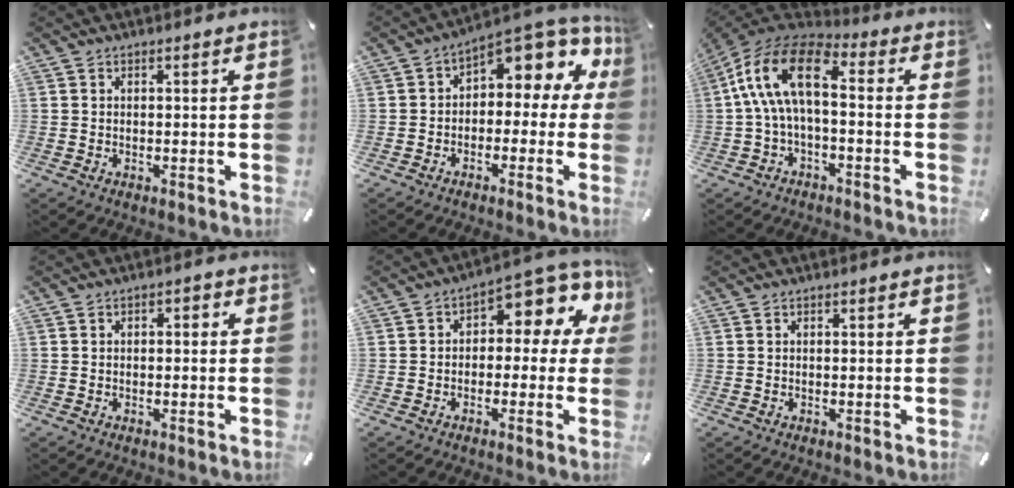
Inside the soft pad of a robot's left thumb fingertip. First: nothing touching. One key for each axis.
{"total": 6.7, "fx": 3.6, "fy": 4.1, "fz": 3.8, "tx": -0.055, "ty": -0.036, "tz": 0.063}
{"total": 13.9, "fx": 0.6, "fy": 7.4, "fz": 11.8, "tx": -0.248, "ty": 0.007, "tz": 0.007}
{"total": 1.3, "fx": -0.9, "fy": 0.8, "fz": 0.5, "tx": -0.009, "ty": 0.008, "tz": -0.020}
{"total": 8.1, "fx": 2.8, "fy": 4.7, "fz": 6.0, "tx": -0.074, "ty": -0.028, "tz": 0.049}
{"total": 0.0}